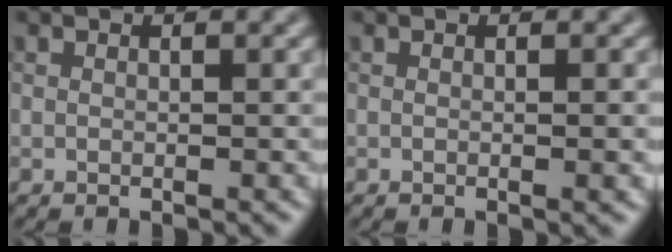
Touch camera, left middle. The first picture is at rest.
{"total": 1.2, "force": [0.0, 0.4, 1.2], "torque": [-0.006, 0.003, -0.008]}